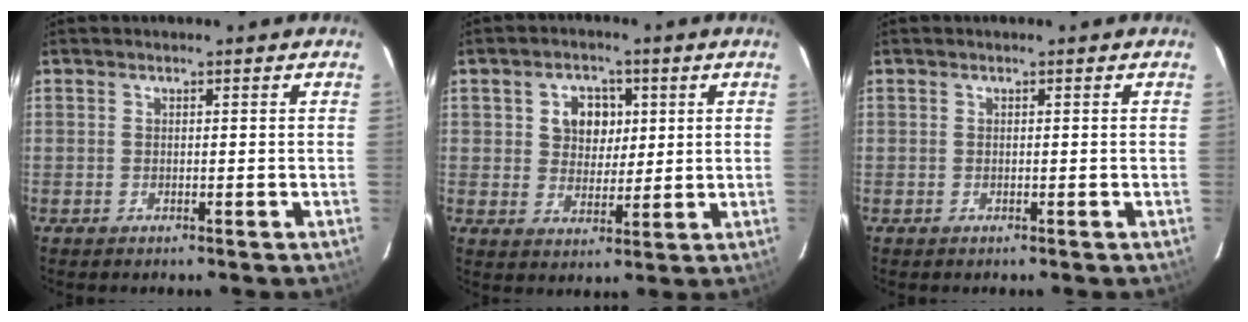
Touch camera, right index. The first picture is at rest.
{"total": 6.7, "force": [1.9, 5.5, 3.3], "torque": [-0.060, 0.017, 0.037]}
{"total": 0.0}